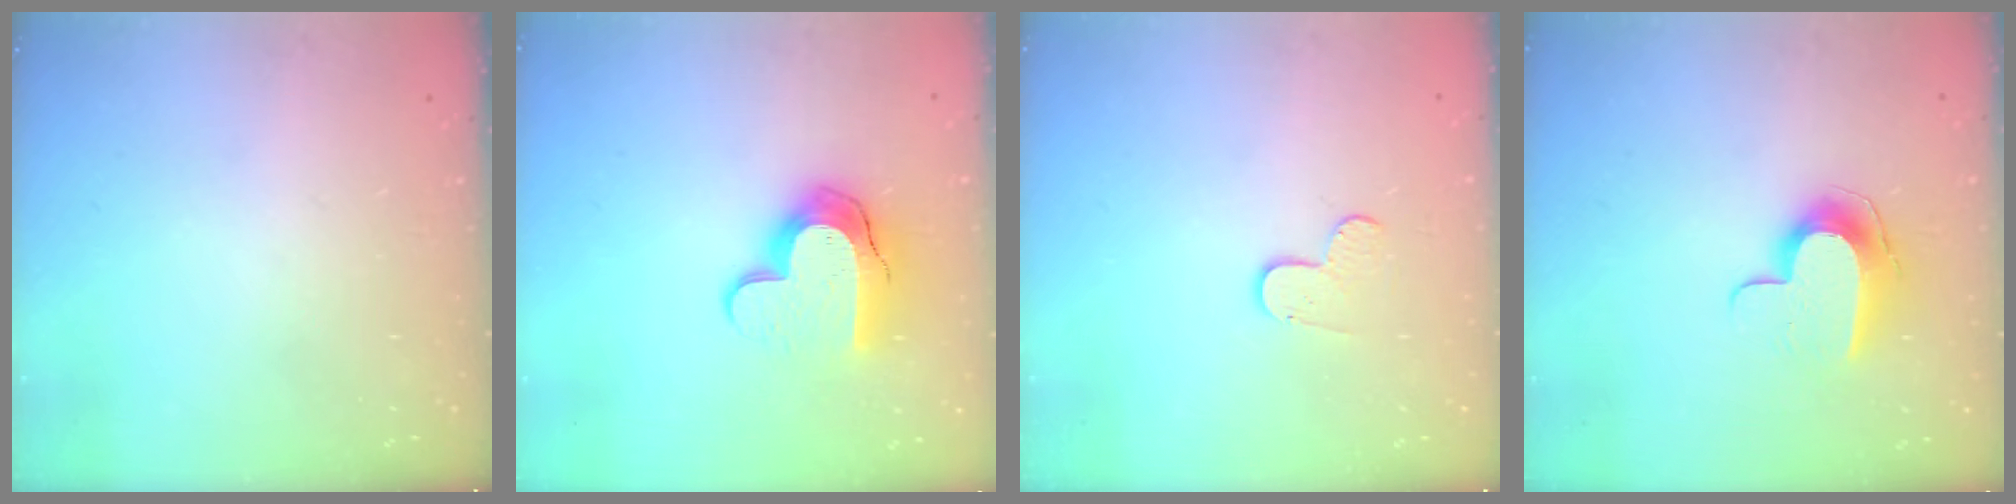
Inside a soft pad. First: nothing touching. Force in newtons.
{"total": 13.3, "press": 13.2, "slide": 1.0}
{"total": 3.4, "press": 3.4, "slide": 0.3}
{"total": 10.2, "press": 10.1, "slide": 0.5}